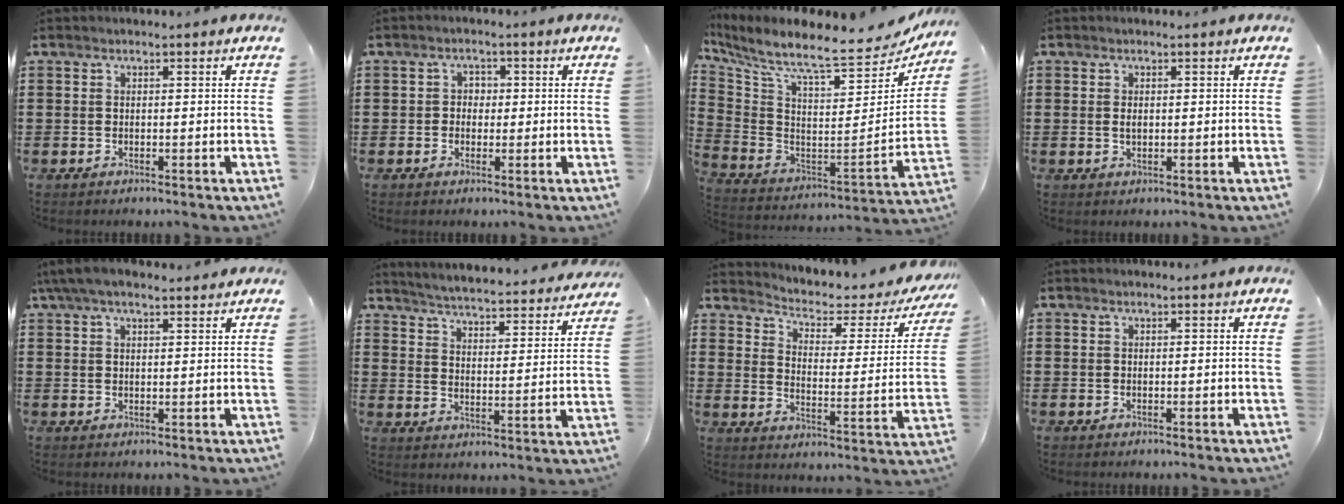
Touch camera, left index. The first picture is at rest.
{"total": 2.0, "force": [-0.2, 1.8, 0.9], "torque": [-0.024, 0.008, -0.009]}
{"total": 7.7, "force": [6.7, 0.3, 3.7], "torque": [-0.100, -0.076, 0.106]}
{"total": 1.3, "force": [0.2, 0.6, 1.1], "torque": [-0.024, 0.003, 0.002]}
{"total": 4.4, "force": [3.3, 1.2, 2.7], "torque": [-0.061, 0.004, 0.061]}
{"total": 4.1, "force": [4.0, -0.6, 0.6], "torque": [-0.036, -0.041, 0.062]}
{"total": 2.9, "force": [2.0, 1.1, 1.8], "torque": [-0.051, -0.019, 0.021]}
{"total": 0.0}